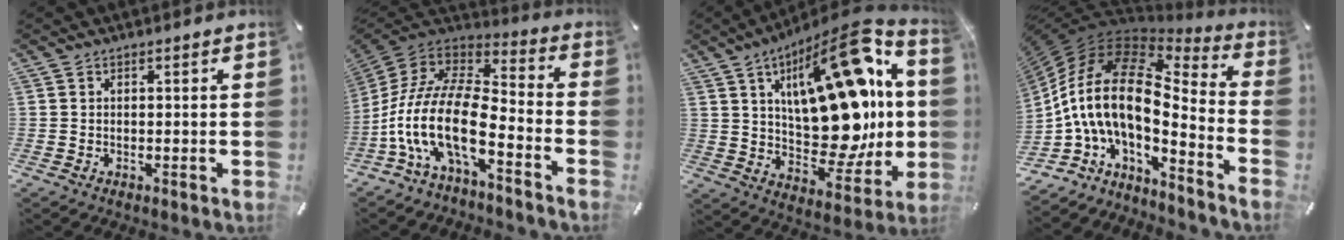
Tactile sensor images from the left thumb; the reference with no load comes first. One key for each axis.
{"total": 19.4, "fx": -9.0, "fy": 7.2, "fz": 15.5, "tx": -0.360, "ty": 0.002, "tz": -0.173}
{"total": 26.1, "fx": 7.2, "fy": 13.4, "fz": 21.2, "tx": -0.298, "ty": -0.052, "tz": 0.125}
{"total": 16.7, "fx": -0.2, "fy": 8.8, "fz": 14.2, "tx": -0.319, "ty": -0.035, "tz": -0.016}